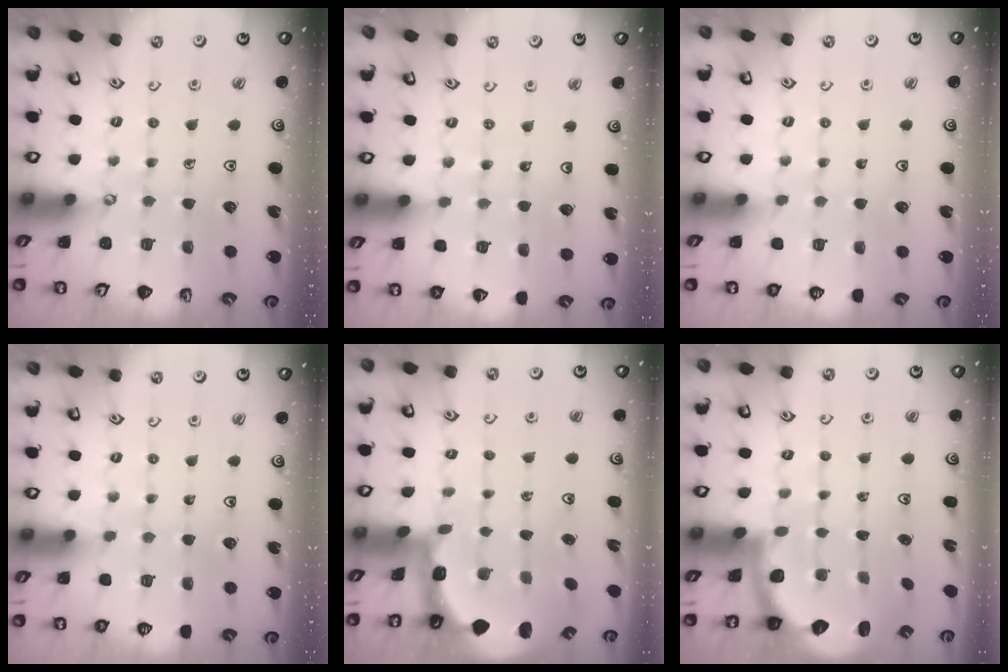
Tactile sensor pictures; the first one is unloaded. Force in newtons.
{"total": 4.2, "press": 4.2, "slide": 0.5}
{"total": 0.0}
{"total": 0.0}
{"total": 1.8, "press": 1.6, "slide": 0.7}
{"total": 2.5, "press": 2.1, "slide": 1.4}